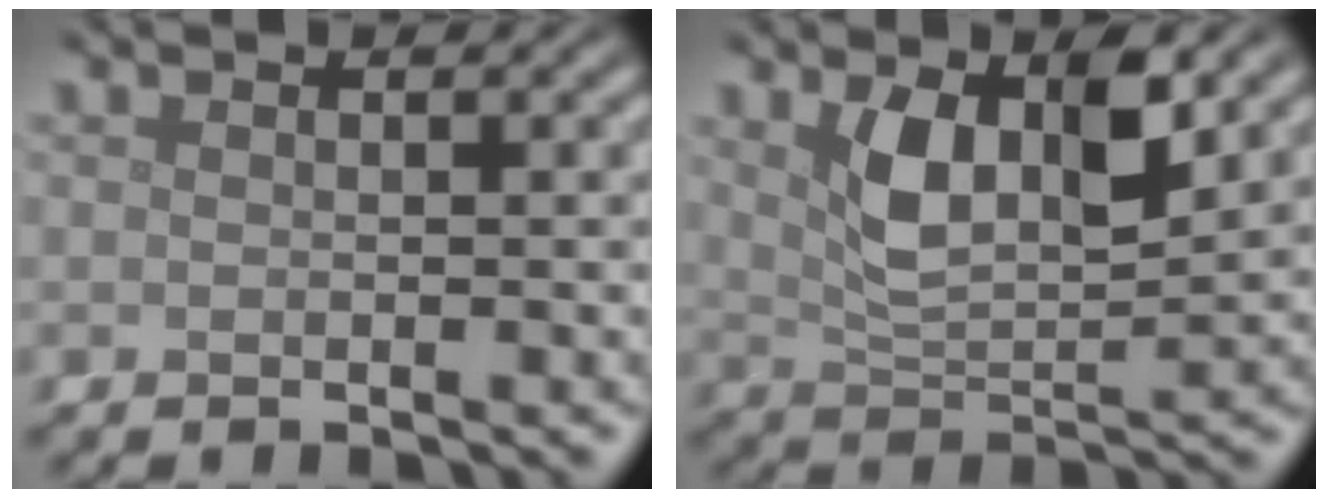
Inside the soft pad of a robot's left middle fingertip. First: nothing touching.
{"total": 5.7, "force": [2.3, 2.5, 4.6], "torque": [-0.094, -0.004, 0.045]}